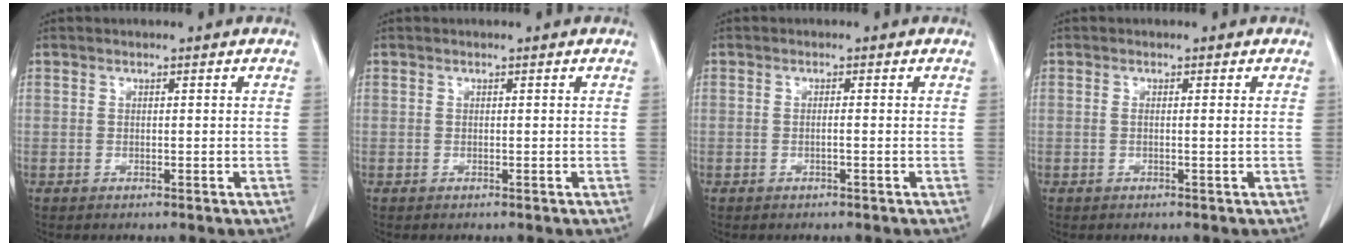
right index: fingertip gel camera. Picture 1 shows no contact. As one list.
[{"total": 0.0}, {"total": 0.7, "force": [-0.2, -0.1, 0.7], "torque": [-0.013, 0.001, -0.003]}, {"total": 0.7, "force": [0.0, 0.0, 0.7], "torque": [-0.016, -0.001, 0.000]}]